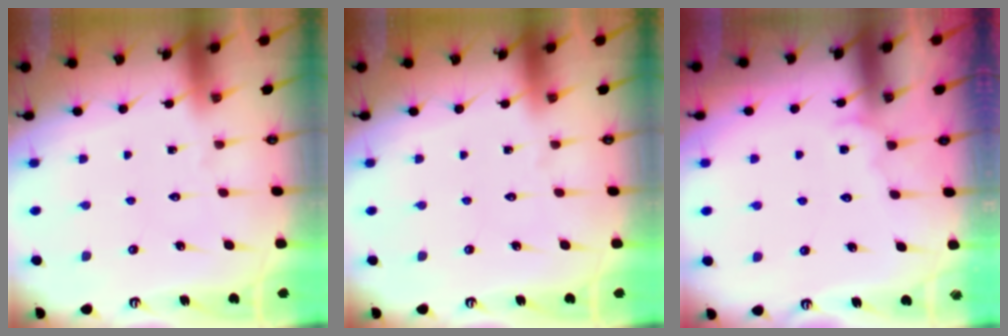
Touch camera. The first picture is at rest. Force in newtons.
{"total": 0.0}
{"total": 3.3, "press": 3.3, "slide": 0.3}